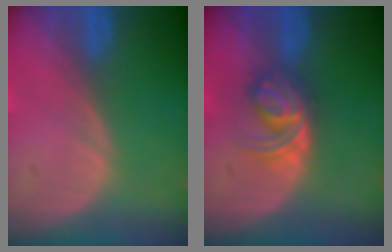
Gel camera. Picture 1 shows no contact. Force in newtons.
{"total": 6.0, "press": 5.0, "slide": 3.2}